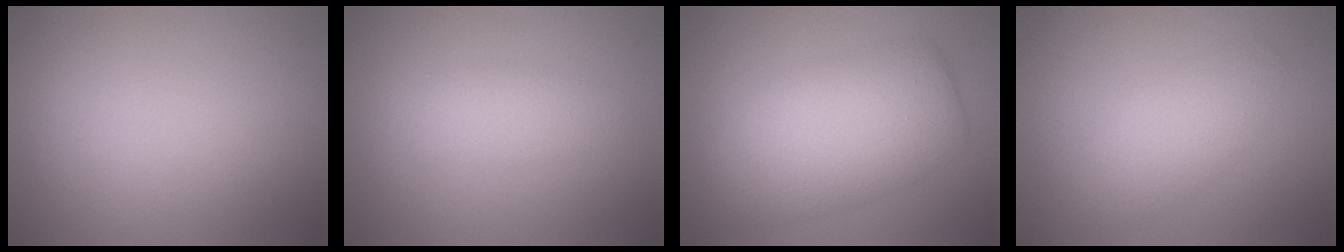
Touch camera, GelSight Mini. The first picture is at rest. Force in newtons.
{"total": 1.9, "press": 1.9, "slide": 0.1}
{"total": 7.8, "press": 7.8, "slide": 0.2}
{"total": 2.7, "press": 2.7, "slide": 0.2}